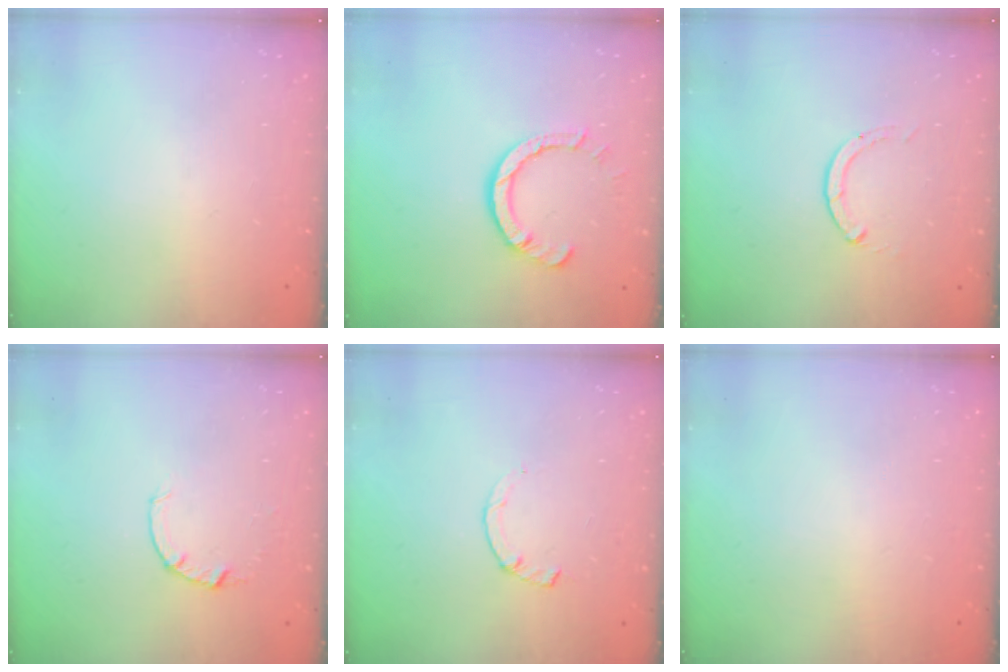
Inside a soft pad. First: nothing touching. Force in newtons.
{"total": 5.5, "press": 5.5, "slide": 0.4}
{"total": 0.0}
{"total": 2.6, "press": 2.6, "slide": 0.4}
{"total": 1.0, "press": 0.9, "slide": 0.2}
{"total": 2.5, "press": 2.5, "slide": 0.2}